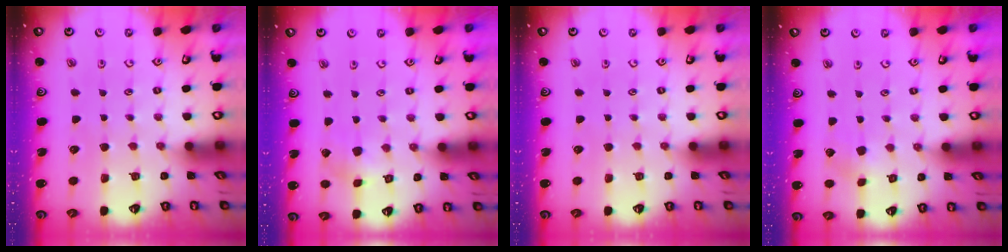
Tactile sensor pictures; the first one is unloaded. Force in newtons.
{"total": 2.7, "press": 2.7, "slide": 0.3}
{"total": 0.0}
{"total": 2.5, "press": 2.4, "slide": 0.8}